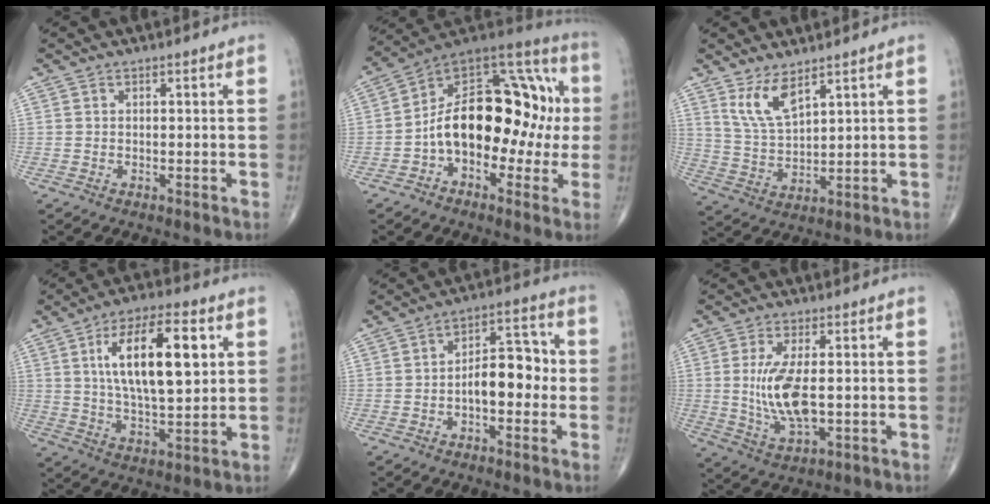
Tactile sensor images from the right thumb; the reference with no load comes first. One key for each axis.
{"total": 22.6, "fx": -1.2, "fy": 13.6, "fz": 18.0, "tx": -0.240, "ty": 0.062, "tz": -0.023}
{"total": 7.1, "fx": 4.6, "fy": 2.4, "fz": 4.8, "tx": -0.091, "ty": -0.035, "tz": 0.098}
{"total": 17.0, "fx": 4.5, "fy": 6.8, "fz": 15.0, "tx": -0.241, "ty": -0.007, "tz": 0.078}
{"total": 9.4, "fx": -1.3, "fy": 5.1, "fz": 7.8, "tx": -0.093, "ty": 0.035, "tz": -0.029}
{"total": 10.1, "fx": 0.2, "fy": 4.0, "fz": 9.3, "tx": -0.191, "ty": -0.015, "tz": 0.011}